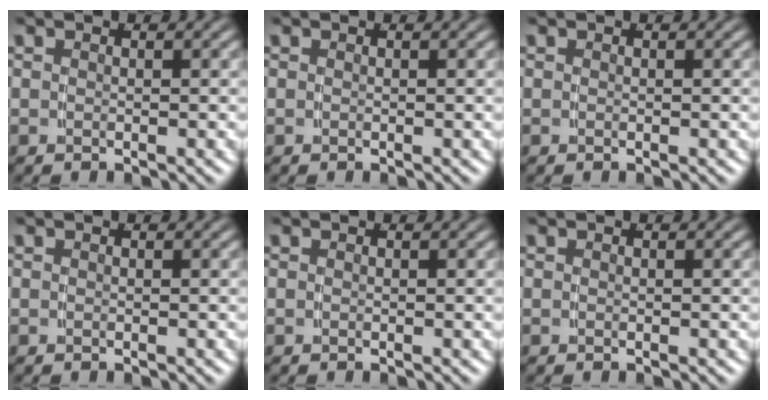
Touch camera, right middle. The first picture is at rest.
{"total": 0.0}
{"total": 0.0}
{"total": 0.0}
{"total": 0.0}
{"total": 0.0}